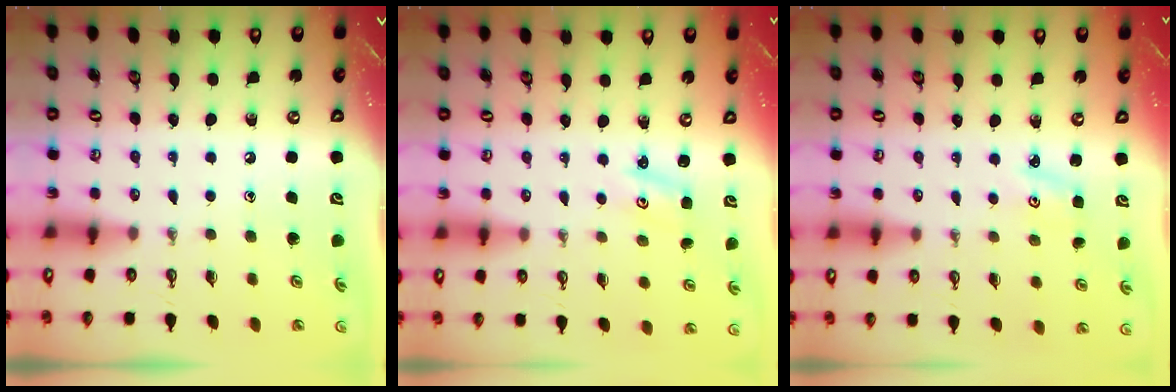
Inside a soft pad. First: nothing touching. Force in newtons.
{"total": 2.0, "press": 2.0, "slide": 0.2}
{"total": 2.7, "press": 2.6, "slide": 0.4}